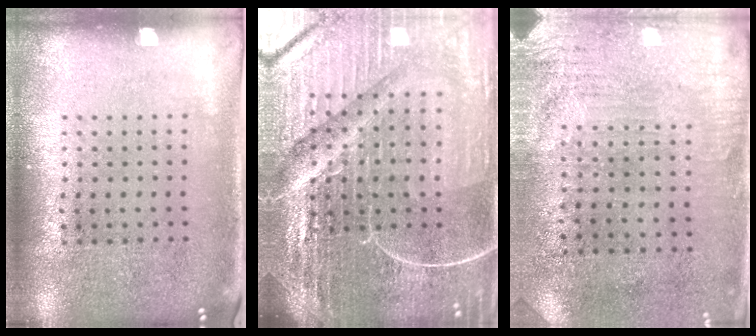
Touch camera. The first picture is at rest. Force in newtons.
{"total": 6.6, "press": 5.9, "slide": 3.0}
{"total": 3.4, "press": 2.8, "slide": 1.9}